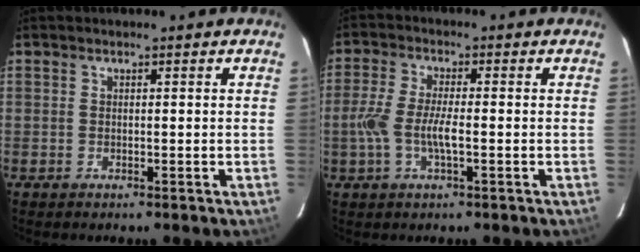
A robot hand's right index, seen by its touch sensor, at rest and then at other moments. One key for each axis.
{"total": 7.5, "fx": -1.8, "fy": 1.9, "fz": 7.0, "tx": -0.148, "ty": -0.001, "tz": -0.036}